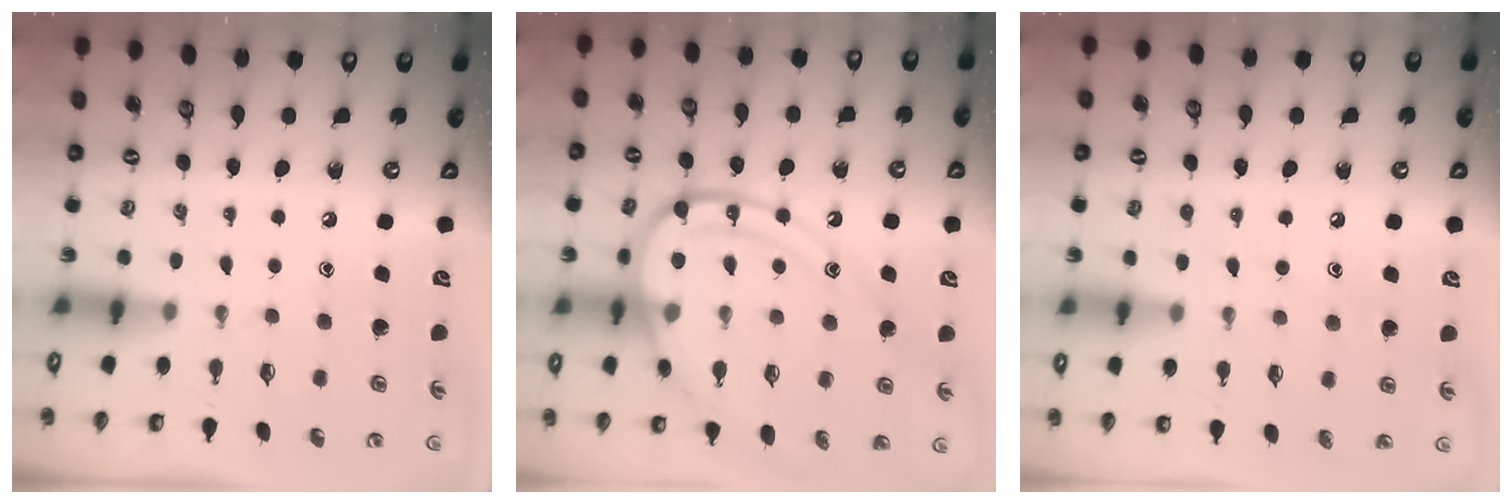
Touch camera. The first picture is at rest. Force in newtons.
{"total": 17.5, "press": 17.4, "slide": 1.7}
{"total": 7.0, "press": 7.0, "slide": 0.5}